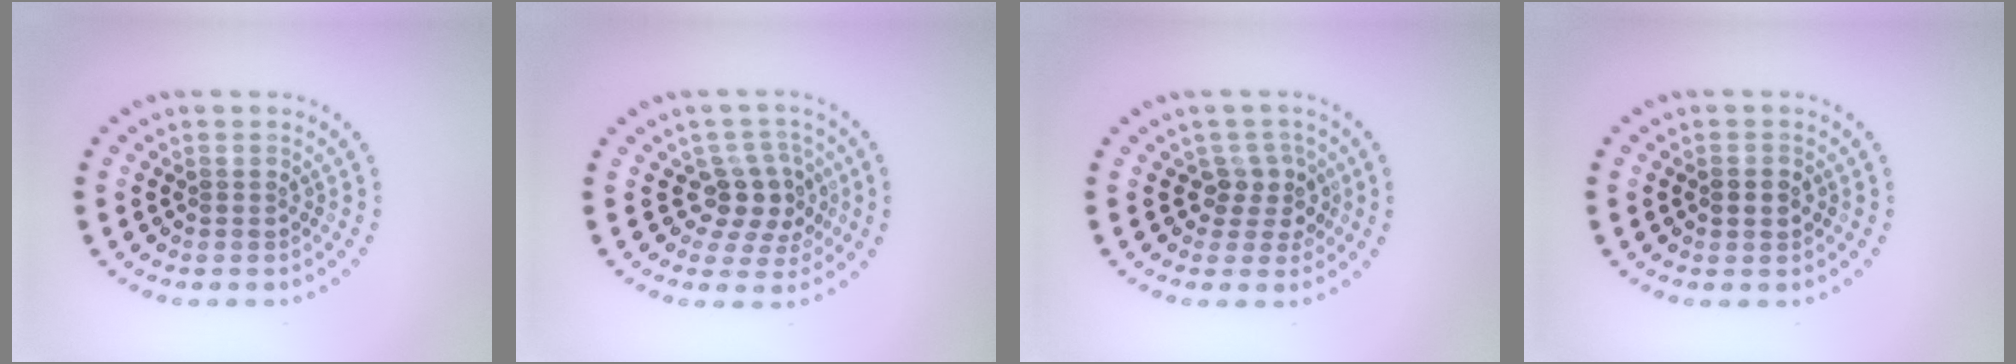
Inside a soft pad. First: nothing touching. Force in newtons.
{"total": 3.5, "press": 3.1, "slide": 1.7}
{"total": 2.5, "press": 2.0, "slide": 1.6}
{"total": 1.8, "press": 1.8, "slide": 0.1}